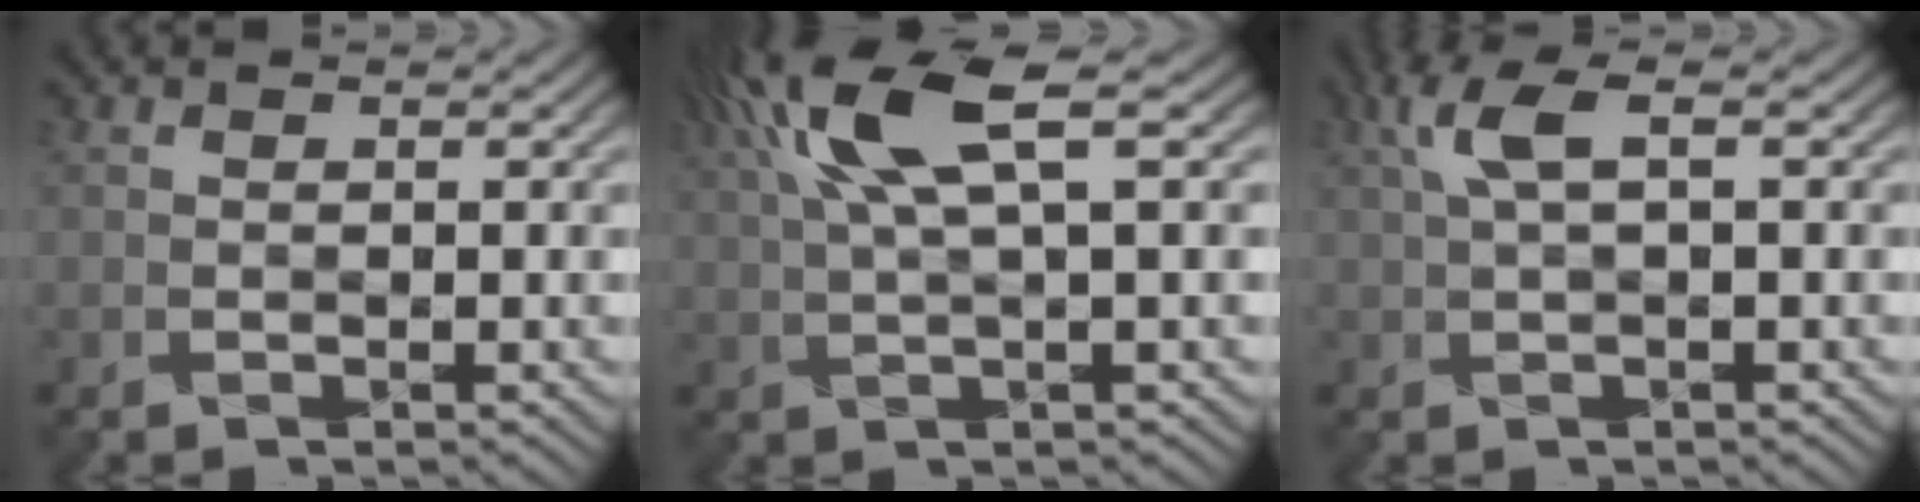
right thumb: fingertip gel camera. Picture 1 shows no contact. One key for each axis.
{"total": 9.1, "fx": 3.5, "fy": 2.0, "fz": 8.2, "tx": -0.159, "ty": 0.025, "tz": 0.070}
{"total": 3.8, "fx": 1.2, "fy": 0.9, "fz": 3.5, "tx": -0.076, "ty": 0.010, "tz": 0.027}